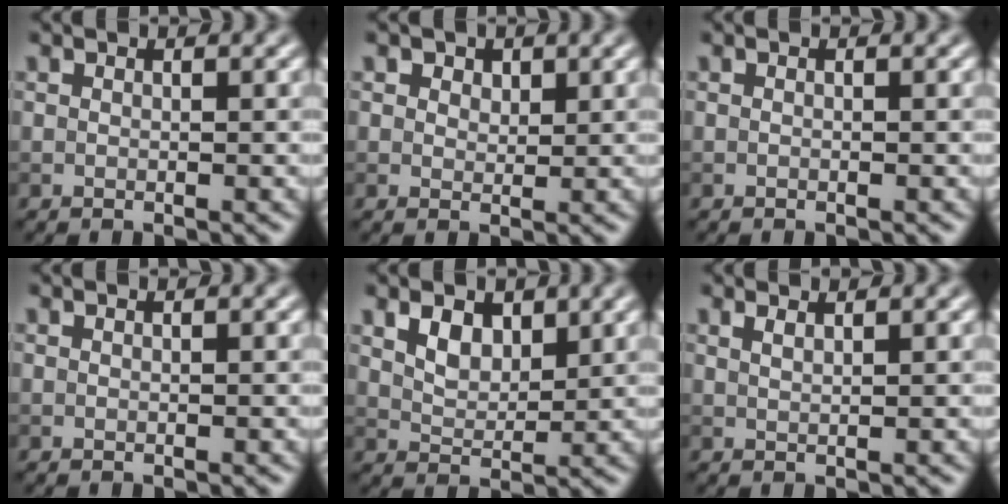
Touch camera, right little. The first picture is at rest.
{"total": 2.1, "force": [1.3, 1.3, 0.8], "torque": [-0.012, -0.002, 0.014]}
{"total": 0.0}
{"total": 0.0}
{"total": 2.8, "force": [1.6, 1.7, 1.6], "torque": [-0.035, -0.002, 0.030]}
{"total": 1.1, "force": [0.8, 0.3, 0.6], "torque": [-0.007, -0.001, 0.011]}